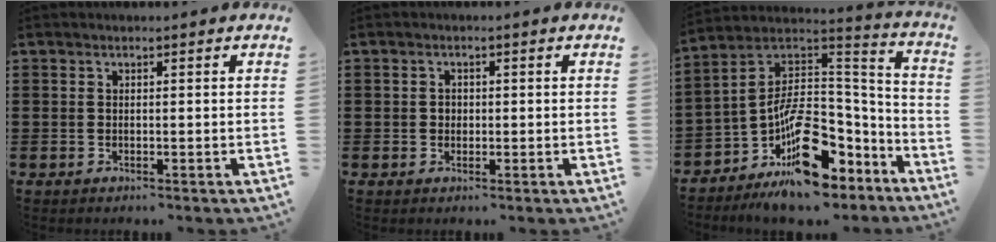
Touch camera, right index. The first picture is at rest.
{"total": 1.1, "force": [0.0, 1.0, 0.5], "torque": [-0.013, 0.005, 0.000]}
{"total": 12.4, "force": [-6.9, 6.4, 8.1], "torque": [-0.135, -0.009, -0.124]}